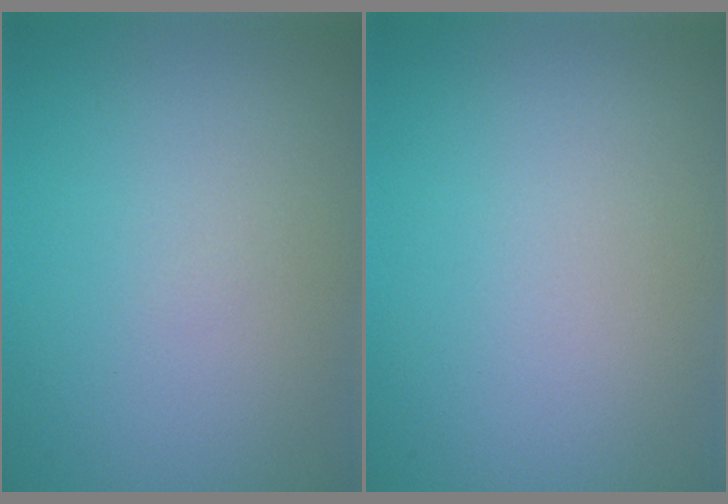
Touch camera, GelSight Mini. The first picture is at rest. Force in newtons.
{"total": 0.0}